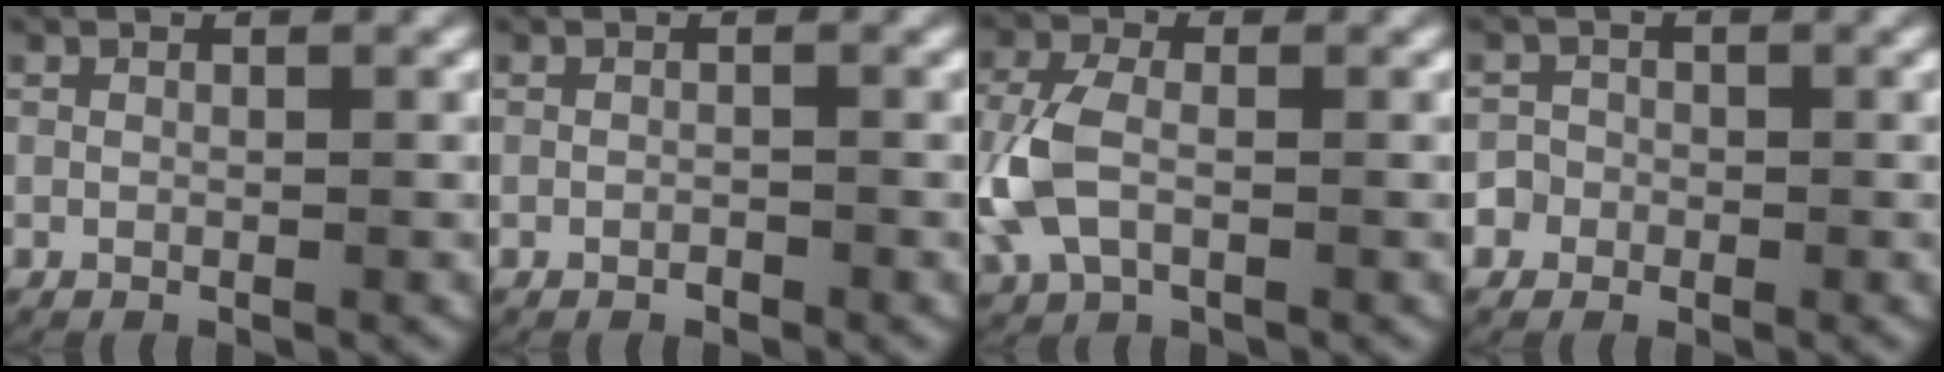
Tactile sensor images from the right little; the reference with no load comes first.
{"total": 0.6, "force": [-0.5, 0.3, 0.0], "torque": [-0.003, -0.003, -0.006]}
{"total": 4.5, "force": [-0.4, 3.1, 3.3], "torque": [-0.095, -0.005, -0.001]}
{"total": 4.1, "force": [-1.1, 3.9, 0.7], "torque": [-0.027, -0.002, -0.030]}